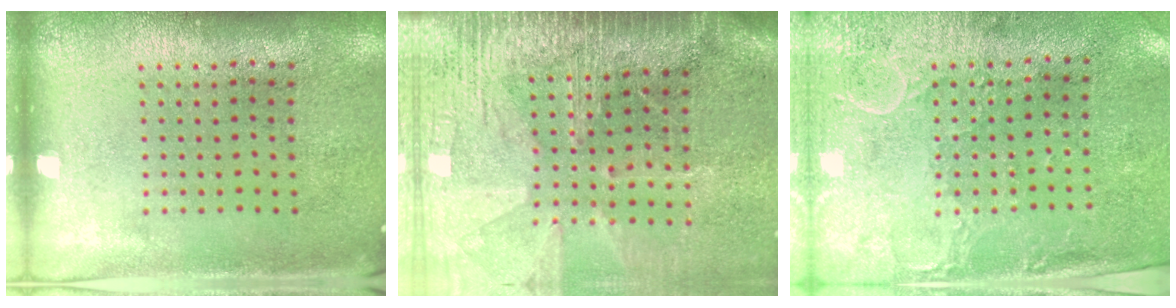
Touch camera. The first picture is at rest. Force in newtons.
{"total": 3.6, "press": 3.3, "slide": 1.6}
{"total": 3.0, "press": 2.4, "slide": 1.7}